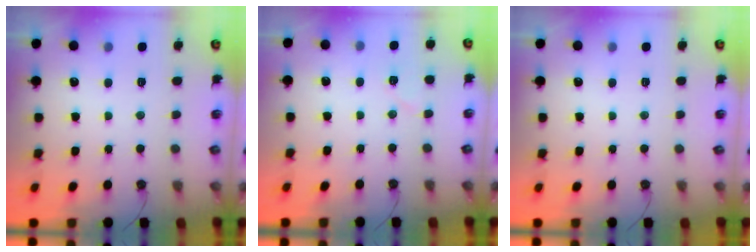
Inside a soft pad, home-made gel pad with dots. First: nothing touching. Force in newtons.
{"total": 4.6, "press": 4.5, "slide": 1.1}
{"total": 0.0}